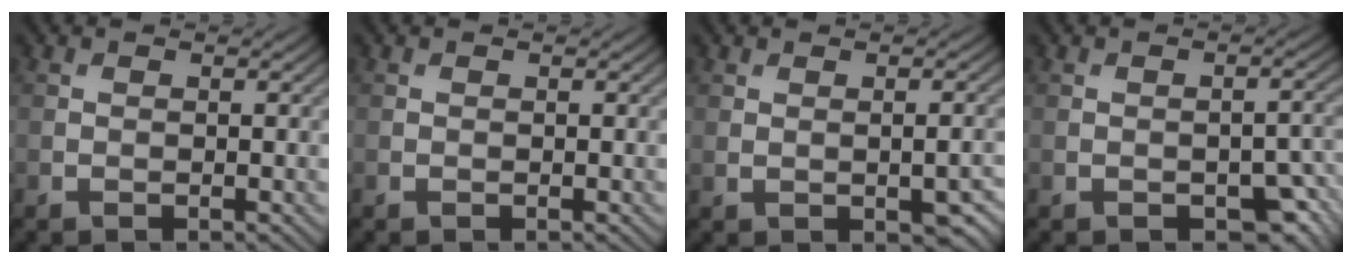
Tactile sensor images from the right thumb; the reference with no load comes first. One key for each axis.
{"total": 0.0}
{"total": 4.5, "fx": -0.9, "fy": 2.2, "fz": 3.8, "tx": -0.052, "ty": -0.016, "tz": 0.001}
{"total": 5.0, "fx": -2.4, "fy": 2.5, "fz": 3.6, "tx": -0.047, "ty": -0.010, "tz": -0.025}